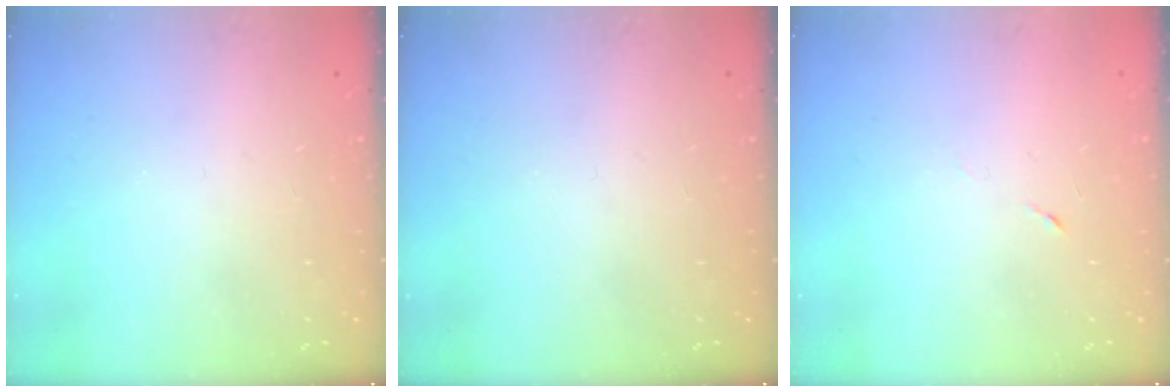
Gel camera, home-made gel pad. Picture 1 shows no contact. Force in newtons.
{"total": 0.0}
{"total": 3.3, "press": 3.0, "slide": 1.4}